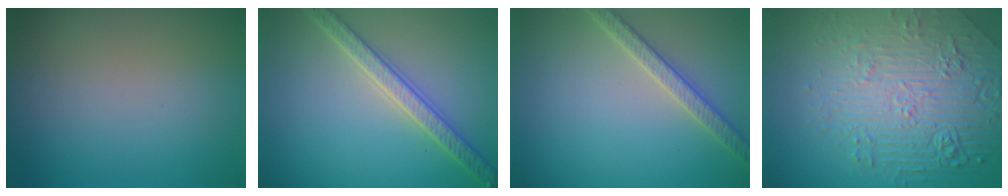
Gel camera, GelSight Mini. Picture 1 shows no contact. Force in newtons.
{"total": 3.6, "press": 3.6, "slide": 0.8}
{"total": 2.8, "press": 2.8, "slide": 0.6}
{"total": 8.8, "press": 6.1, "slide": 6.4}